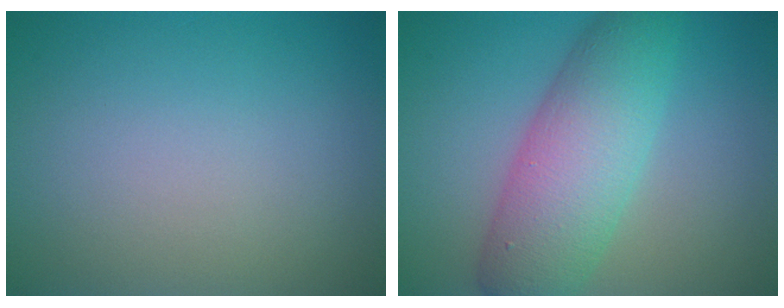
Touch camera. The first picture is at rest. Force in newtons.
{"total": 7.6, "press": 7.6, "slide": 0.1}